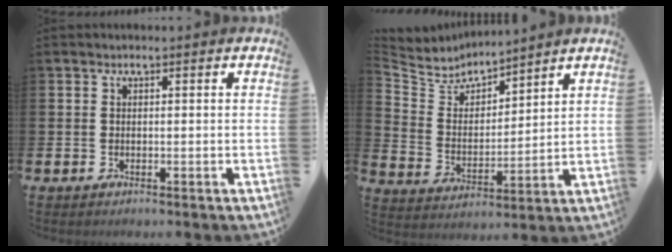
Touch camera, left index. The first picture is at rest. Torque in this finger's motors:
{"motor_torque": [-0.36, -0.55, -0.02, -0.05]}